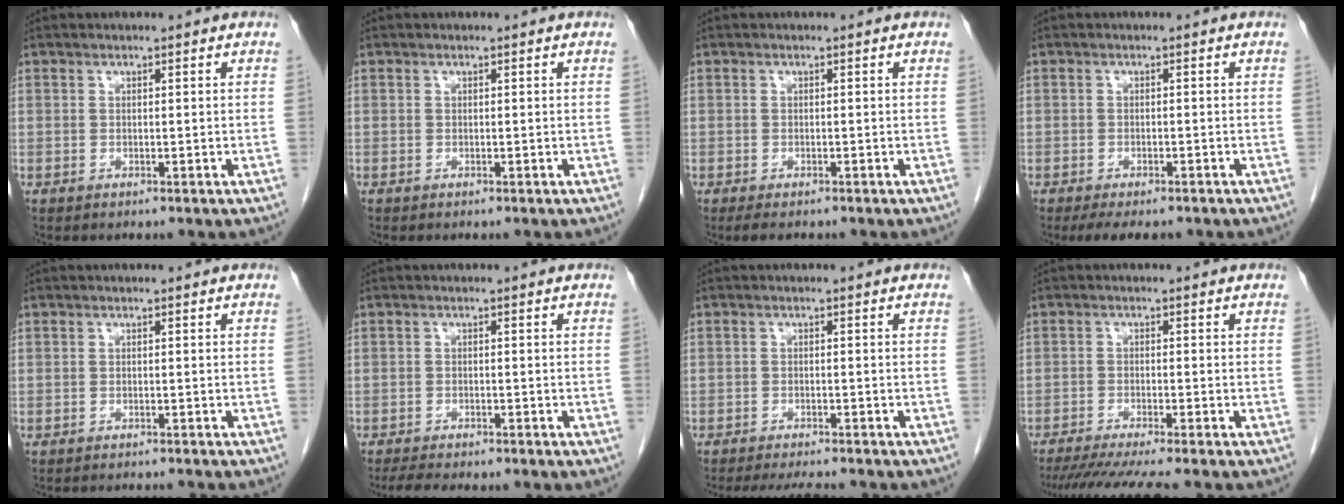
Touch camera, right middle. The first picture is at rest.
{"total": 0.0}
{"total": 2.7, "force": [-2.1, 0.8, 1.4], "torque": [-0.019, -0.006, -0.026]}
{"total": 6.1, "force": [-4.9, 2.2, 2.9], "torque": [-0.036, -0.009, -0.068]}
{"total": 5.1, "force": [-4.7, 0.4, 1.8], "torque": [-0.016, -0.006, -0.058]}
{"total": 4.8, "force": [-4.2, 0.4, 2.4], "torque": [-0.035, -0.009, -0.062]}
{"total": 7.8, "force": [-7.0, 1.0, 3.2], "torque": [-0.047, -0.016, -0.099]}
{"total": 10.1, "force": [-8.7, -0.9, 5.1], "torque": [-0.064, -0.025, -0.135]}